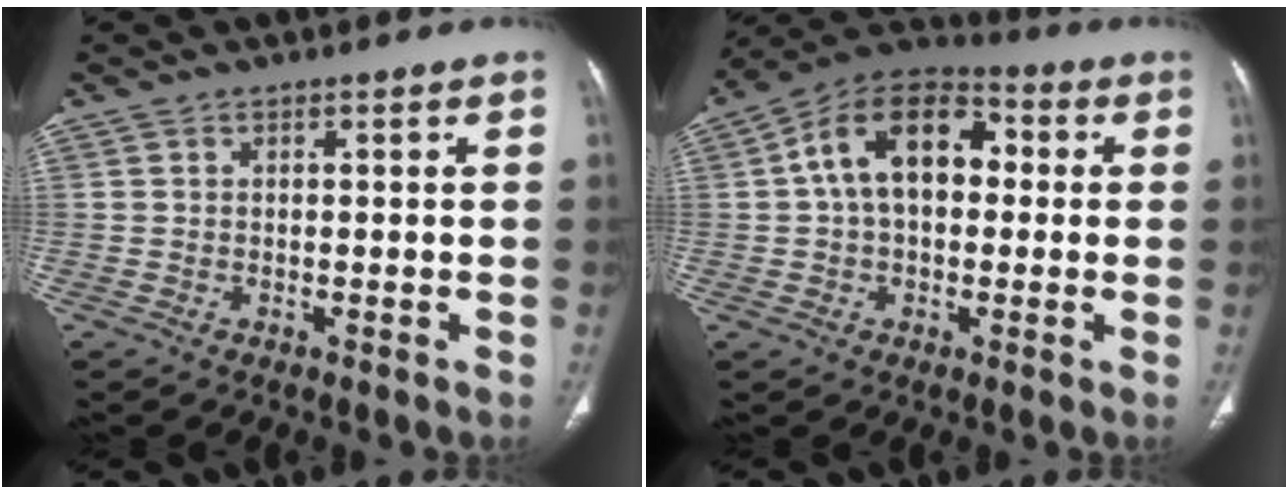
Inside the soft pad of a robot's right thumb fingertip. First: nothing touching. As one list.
[{"total": 14.9, "force": [1.9, 9.7, 11.2], "torque": [-0.162, 0.035, 0.019]}]